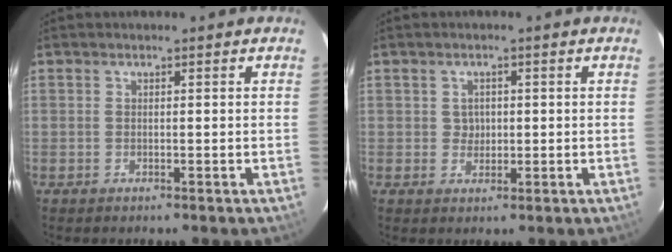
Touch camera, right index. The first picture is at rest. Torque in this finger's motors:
{"motor_torque": [-0.24, 0.00, -0.04, -0.01]}